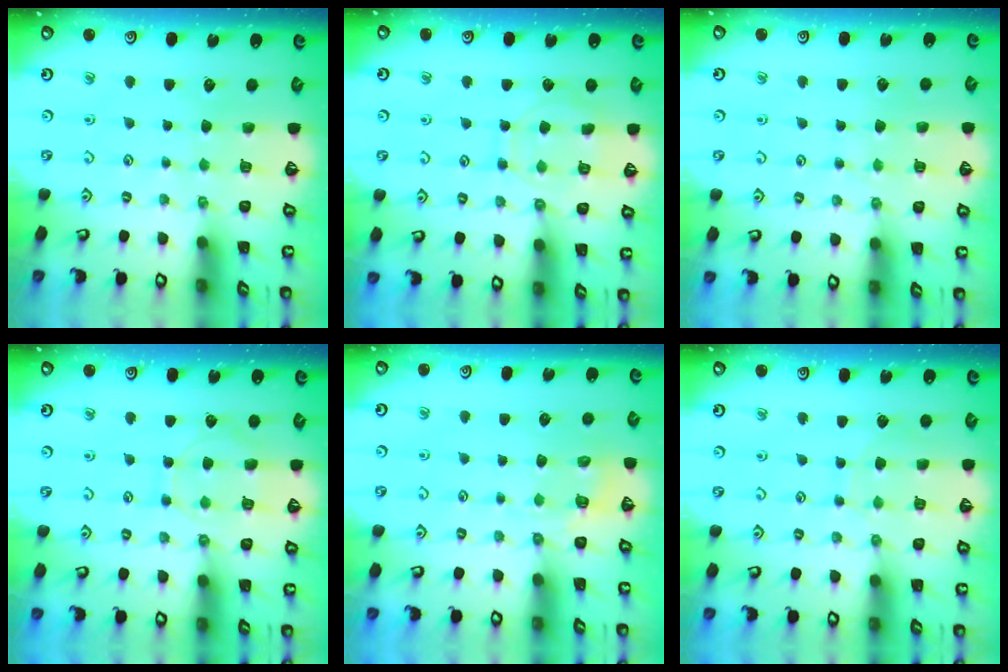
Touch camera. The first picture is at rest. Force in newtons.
{"total": 9.7, "press": 9.7, "slide": 0.7}
{"total": 3.7, "press": 3.6, "slide": 0.4}
{"total": 8.2, "press": 8.2, "slide": 0.8}
{"total": 4.8, "press": 4.5, "slide": 1.6}
{"total": 6.7, "press": 6.7, "slide": 0.2}